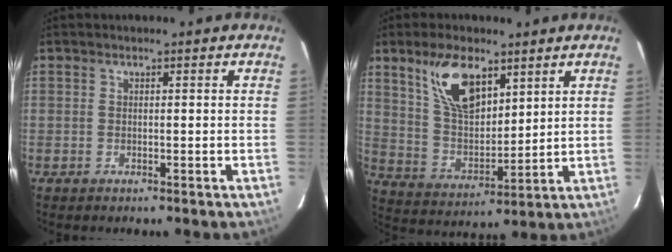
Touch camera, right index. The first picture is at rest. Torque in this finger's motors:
{"motor_torque": [1.13, 1.01, 0.58, 0.09]}